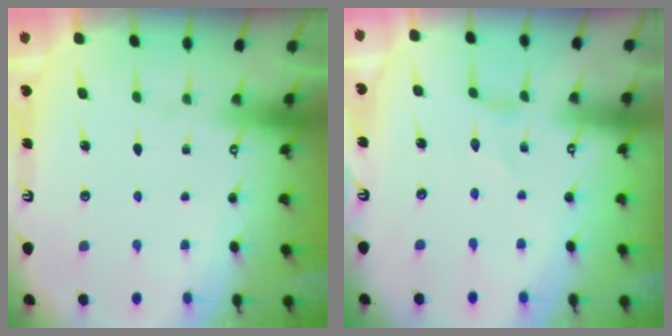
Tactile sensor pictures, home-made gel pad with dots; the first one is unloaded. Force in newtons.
{"total": 0.0}